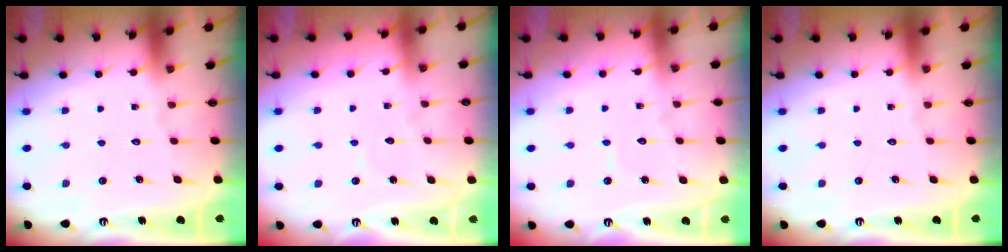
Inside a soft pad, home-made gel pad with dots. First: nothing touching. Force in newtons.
{"total": 3.5, "press": 3.5, "slide": 0.3}
{"total": 3.0, "press": 3.0, "slide": 0.4}
{"total": 0.0}